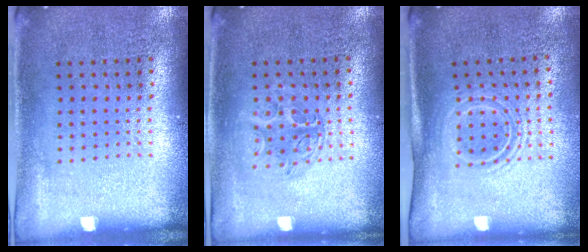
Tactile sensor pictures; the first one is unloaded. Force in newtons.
{"total": 1.2, "press": 1.1, "slide": 0.6}
{"total": 1.5, "press": 1.1, "slide": 1.0}